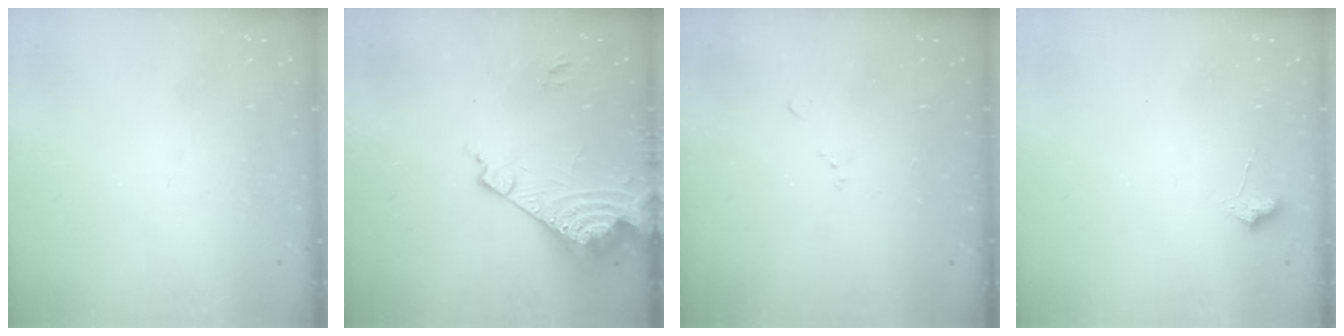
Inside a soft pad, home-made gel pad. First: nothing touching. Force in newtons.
{"total": 17.3, "press": 17.1, "slide": 2.2}
{"total": 5.8, "press": 5.7, "slide": 0.7}
{"total": 6.5, "press": 6.5, "slide": 0.8}